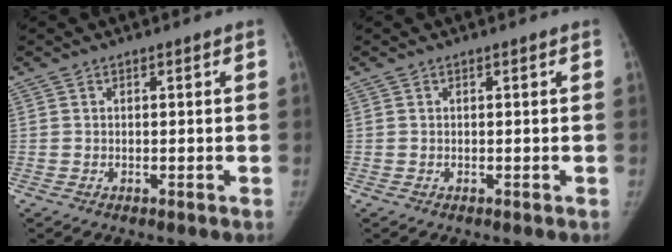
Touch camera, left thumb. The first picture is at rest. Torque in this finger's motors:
{"motor_torque": [-0.21, 0.02, -0.12, 0.18, 0.00]}